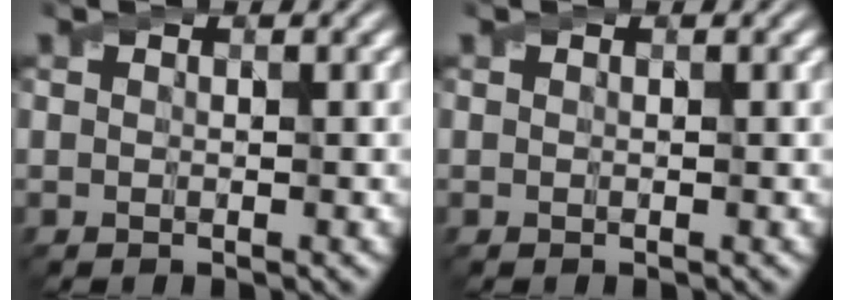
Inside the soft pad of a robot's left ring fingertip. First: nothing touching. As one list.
[{"total": 0.0}]